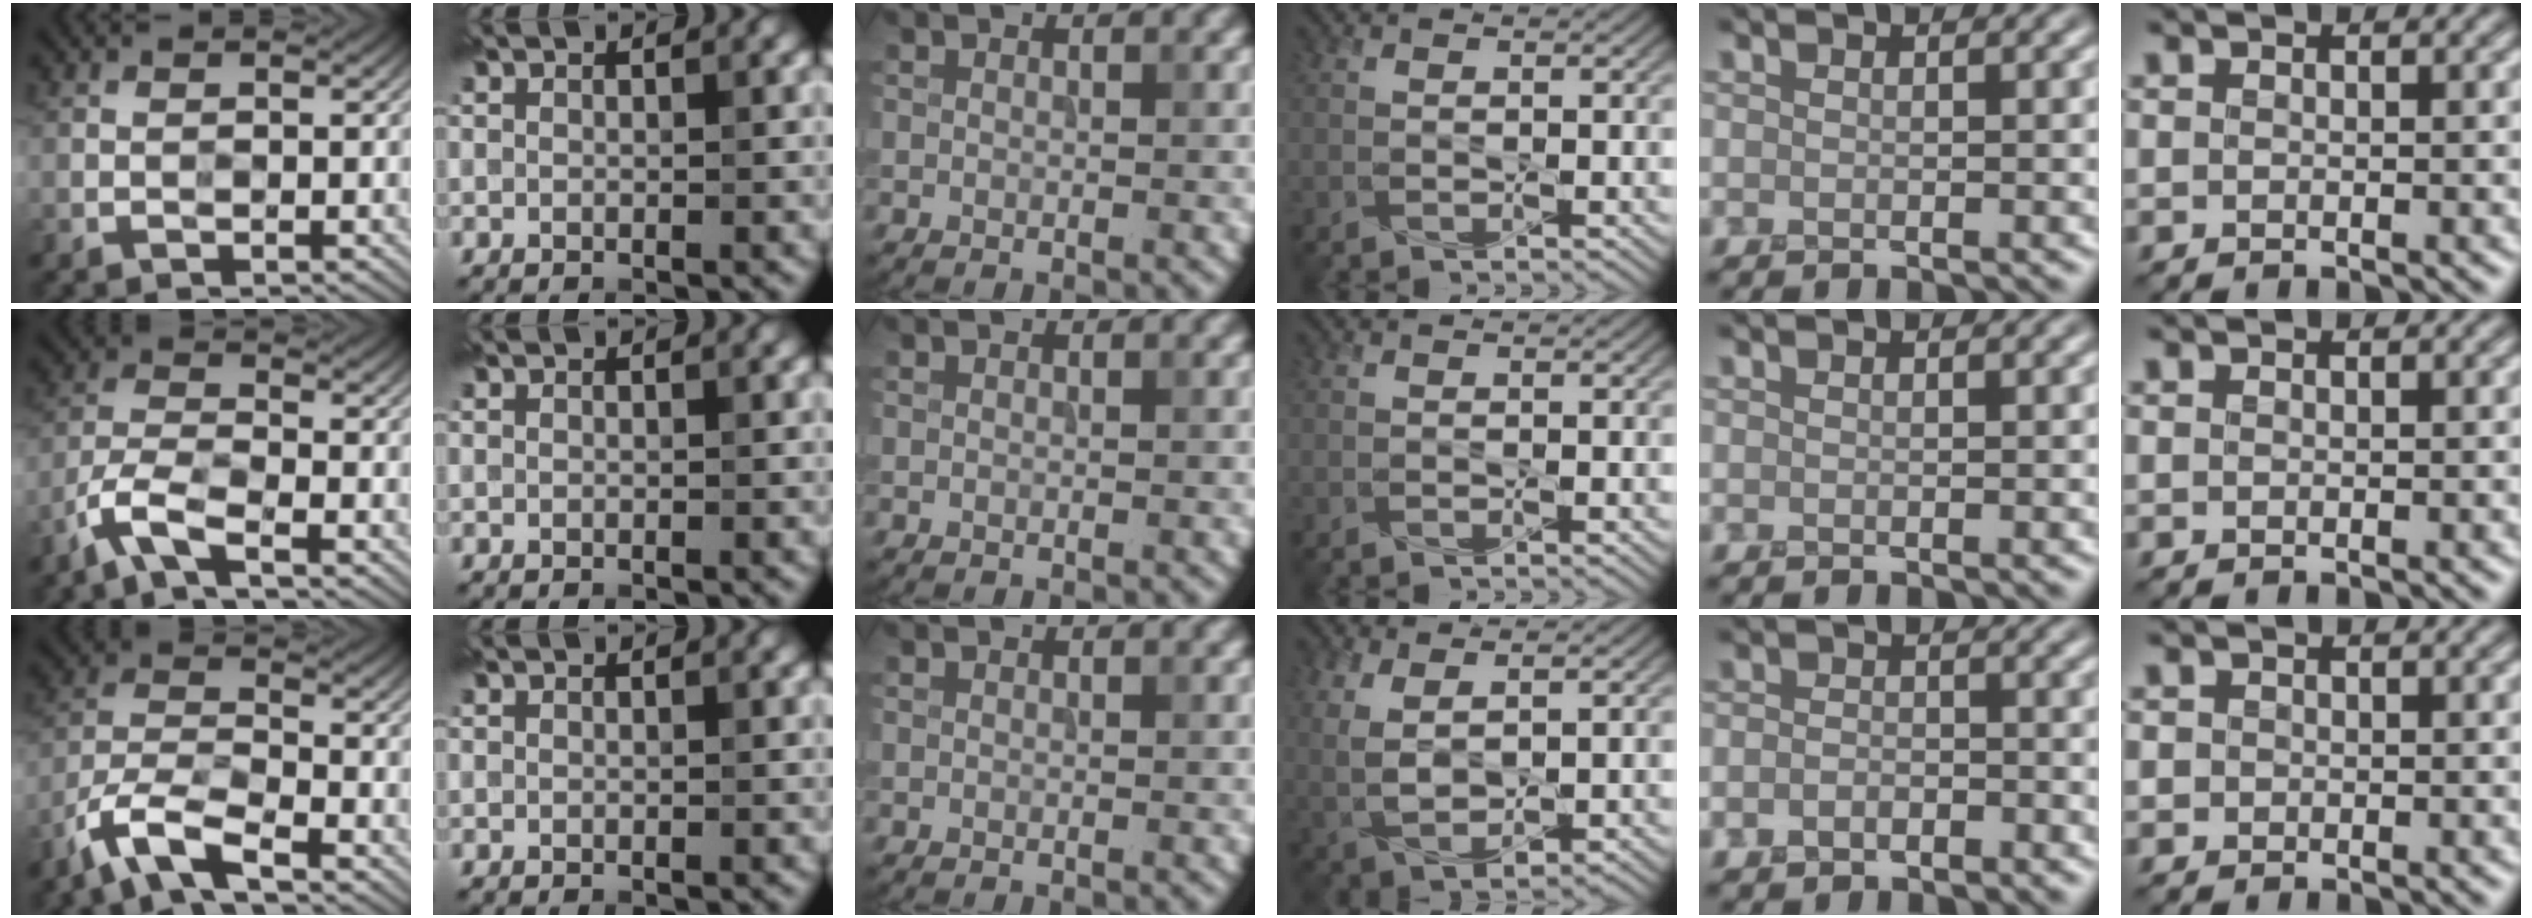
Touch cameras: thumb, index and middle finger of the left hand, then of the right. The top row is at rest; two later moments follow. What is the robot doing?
{"motion": "wipe", "object": "whiteboard"}